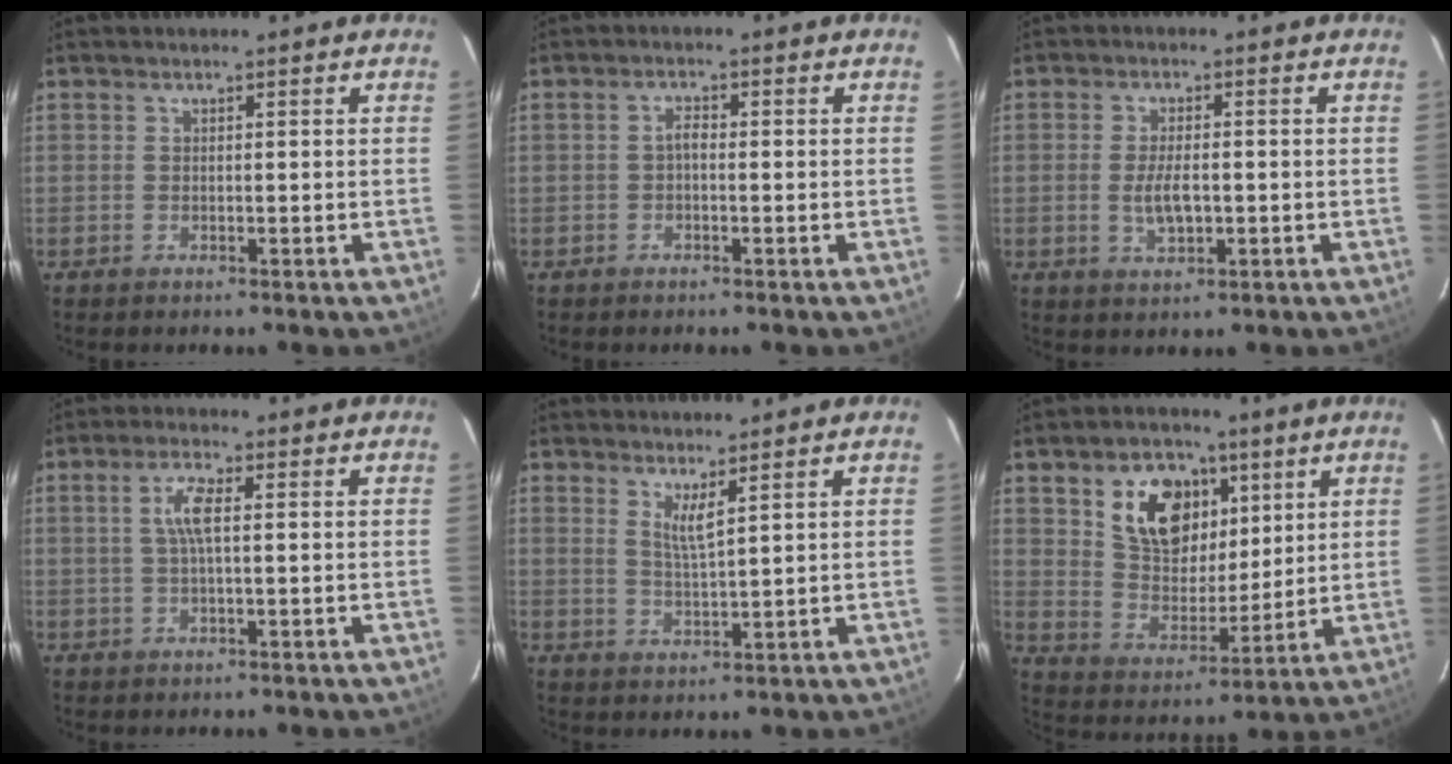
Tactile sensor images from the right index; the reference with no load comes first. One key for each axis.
{"total": 1.5, "fx": -0.4, "fy": 0.7, "fz": 1.2, "tx": -0.025, "ty": 0.008, "tz": -0.010}
{"total": 4.7, "fx": -0.8, "fy": 2.1, "fz": 4.2, "tx": -0.082, "ty": -0.005, "tz": -0.010}
{"total": 4.2, "fx": 0.6, "fy": 0.9, "fz": 4.1, "tx": -0.082, "ty": 0.006, "tz": 0.012}
{"total": 3.3, "fx": 2.1, "fy": 0.0, "fz": 2.6, "tx": -0.050, "ty": -0.011, "tz": 0.037}
{"total": 13.9, "fx": 6.2, "fy": 9.3, "fz": 8.3, "tx": -0.159, "ty": 0.020, "tz": 0.123}